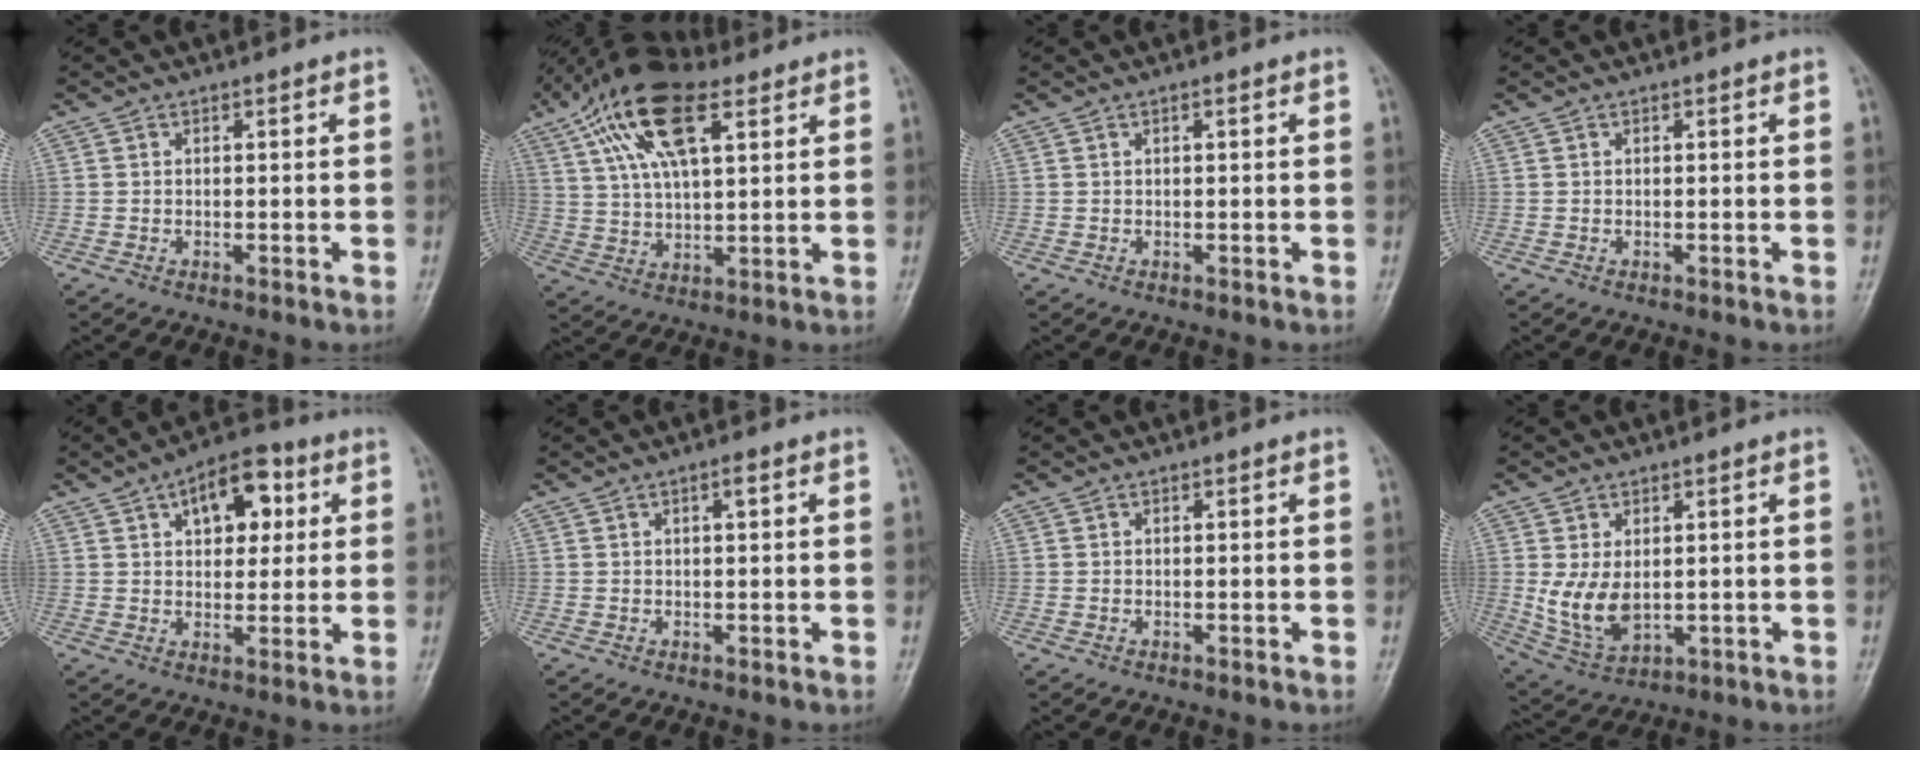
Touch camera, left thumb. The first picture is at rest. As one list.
[{"total": 16.2, "force": [7.8, 6.9, 12.4], "torque": [-0.219, 0.001, 0.140]}, {"total": 0.6, "force": [0.2, 0.2, 0.6], "torque": [-0.011, 0.002, 0.003]}, {"total": 0.0}, {"total": 10.8, "force": [4.0, 6.3, 7.9], "torque": [-0.073, 0.001, 0.053]}, {"total": 1.6, "force": [0.6, 0.5, 1.4], "torque": [-0.022, 0.002, 0.008]}, {"total": 0.0}, {"total": 8.3, "force": [0.4, 5.3, 6.3], "torque": [-0.114, -0.012, 0.027]}]